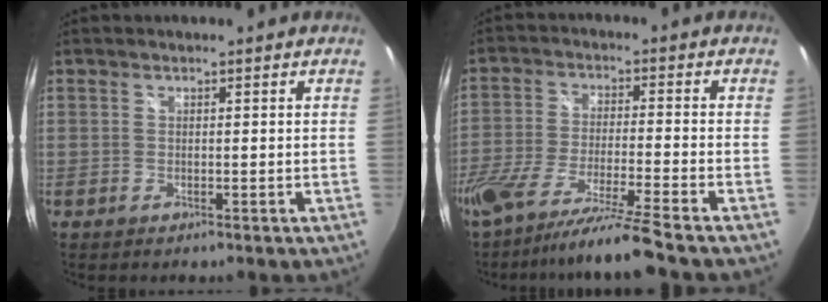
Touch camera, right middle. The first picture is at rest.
{"total": 13.6, "force": [-11.5, -2.0, 7.1], "torque": [-0.141, -0.040, -0.201]}